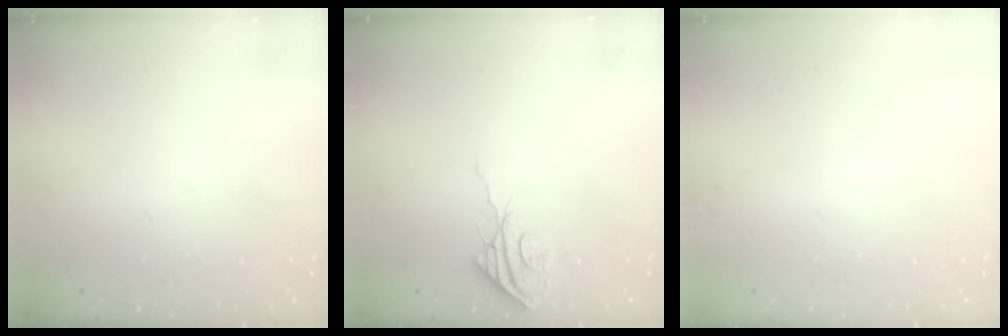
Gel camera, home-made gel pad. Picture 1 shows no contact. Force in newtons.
{"total": 7.4, "press": 7.4, "slide": 0.5}
{"total": 0.0}